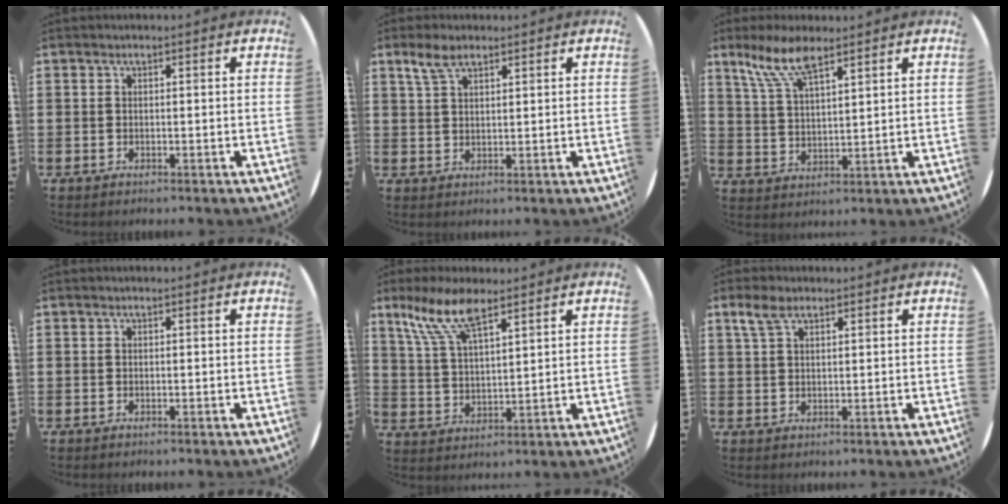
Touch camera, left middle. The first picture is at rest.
{"total": 3.6, "force": [2.6, 1.4, 2.0], "torque": [-0.035, 0.002, 0.046]}
{"total": 7.7, "force": [5.8, 2.1, 4.7], "torque": [-0.107, -0.009, 0.103]}
{"total": 0.0}
{"total": 8.9, "force": [6.5, 2.6, 5.5], "torque": [-0.126, -0.012, 0.118]}
{"total": 3.2, "force": [2.1, 1.4, 1.9], "torque": [-0.033, 0.004, 0.037]}